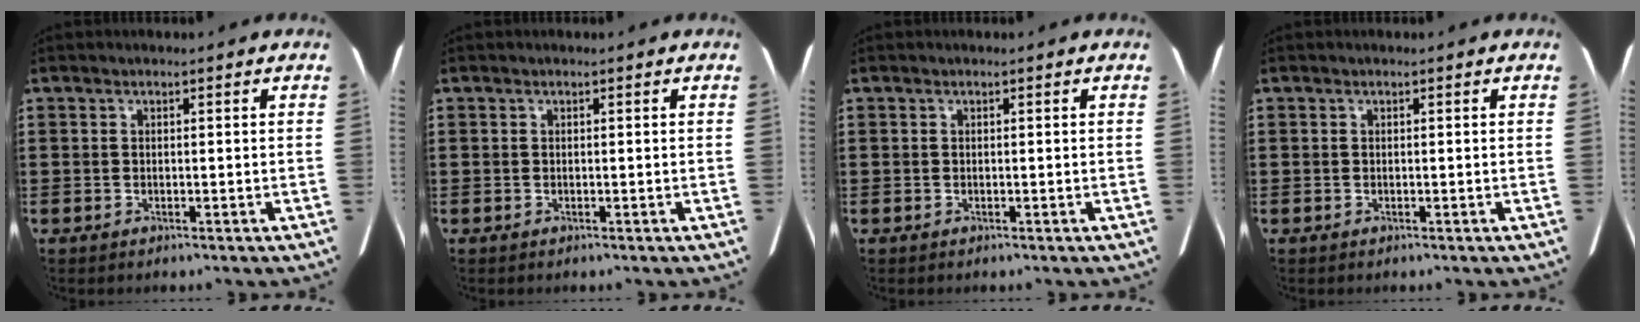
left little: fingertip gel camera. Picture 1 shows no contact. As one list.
[{"total": 0.0}, {"total": 0.0}, {"total": 0.0}]